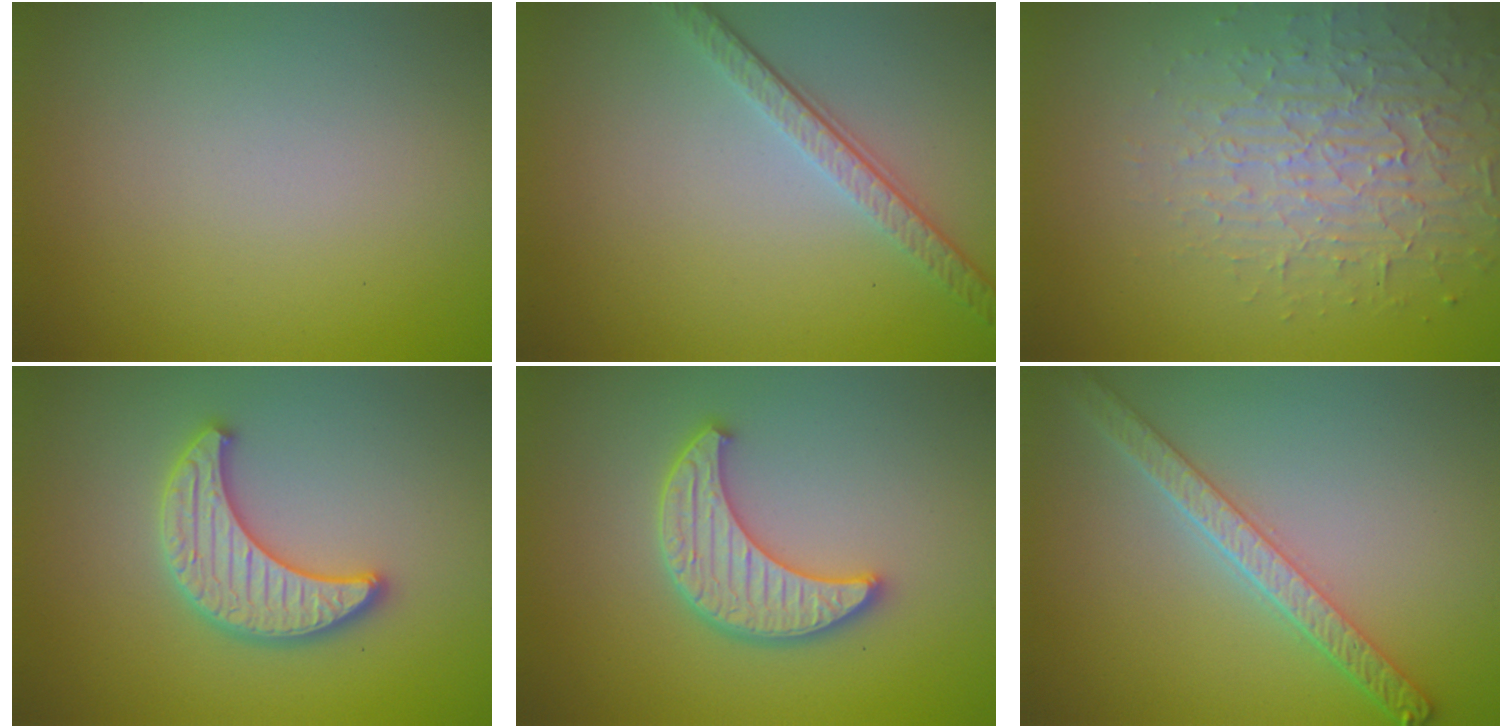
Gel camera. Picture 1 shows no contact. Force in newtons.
{"total": 3.6, "press": 2.6, "slide": 2.4}
{"total": 4.0, "press": 3.7, "slide": 1.4}
{"total": 4.0, "press": 3.9, "slide": 0.8}
{"total": 4.6, "press": 4.0, "slide": 2.3}
{"total": 4.3, "press": 3.9, "slide": 1.9}